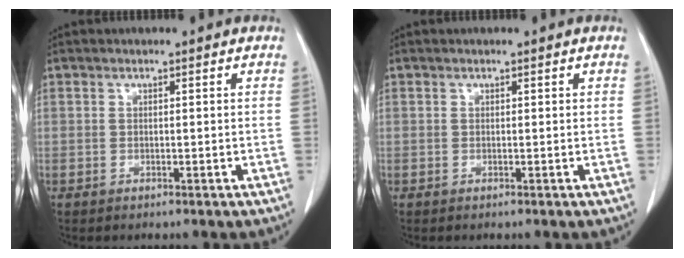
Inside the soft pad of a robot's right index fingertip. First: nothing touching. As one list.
[{"total": 0.0}]